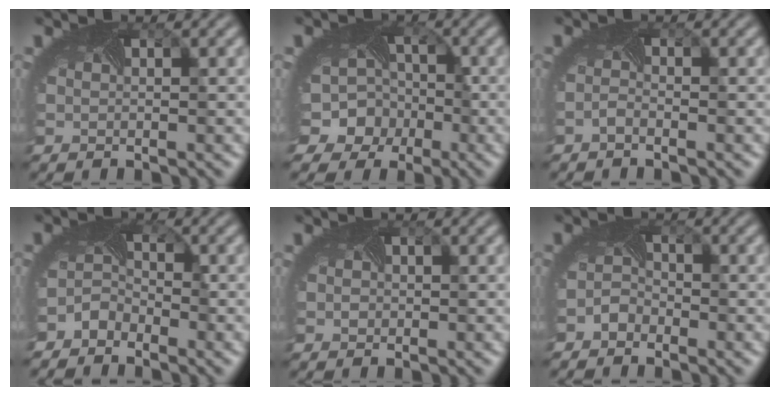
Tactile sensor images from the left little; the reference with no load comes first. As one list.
[{"total": 11.2, "force": [-3.7, 9.9, 3.6], "torque": [-0.078, -0.008, -0.084]}, {"total": 1.0, "force": [-0.9, -0.2, 0.0], "torque": [-0.008, -0.004, -0.020]}, {"total": 2.4, "force": [-2.2, 1.0, 0.0], "torque": [-0.006, -0.003, -0.049]}, {"total": 0.7, "force": [0.0, 0.7, -0.1], "torque": [0.000, -0.004, -0.004]}, {"total": 1.7, "force": [-1.5, 0.7, -0.1], "torque": [-0.005, 0.000, -0.032]}]